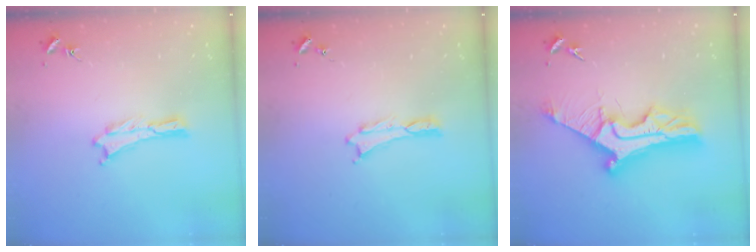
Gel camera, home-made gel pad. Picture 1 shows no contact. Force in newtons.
{"total": 0.0}
{"total": 12.7, "press": 12.6, "slide": 1.1}